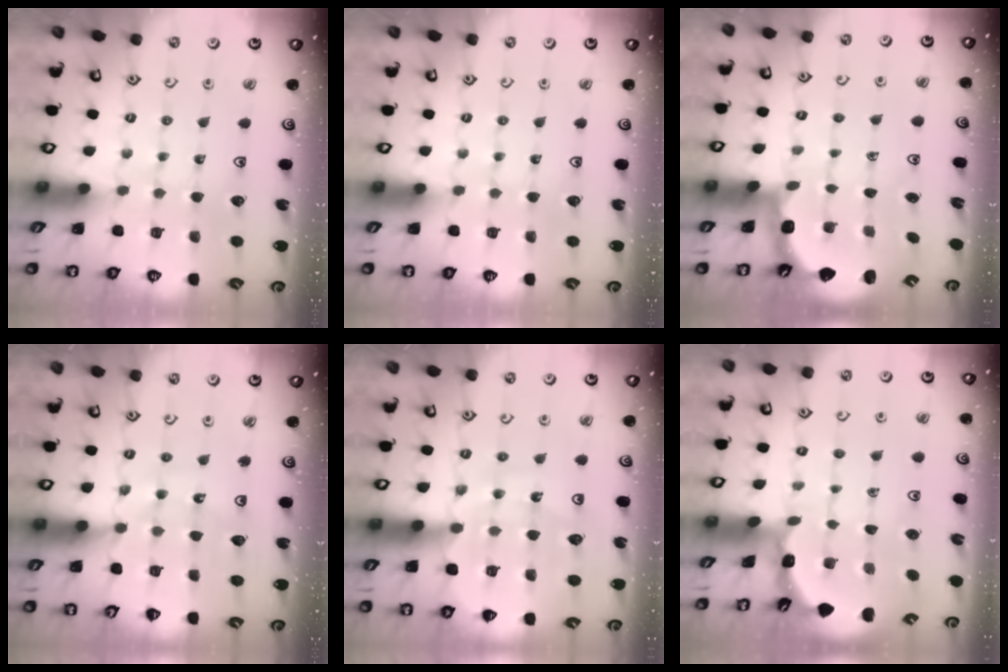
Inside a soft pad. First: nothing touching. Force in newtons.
{"total": 0.0}
{"total": 2.6, "press": 2.3, "slide": 1.3}
{"total": 9.8, "press": 9.7, "slide": 1.1}
{"total": 14.2, "press": 13.7, "slide": 3.8}
{"total": 1.7, "press": 1.7, "slide": 0.1}